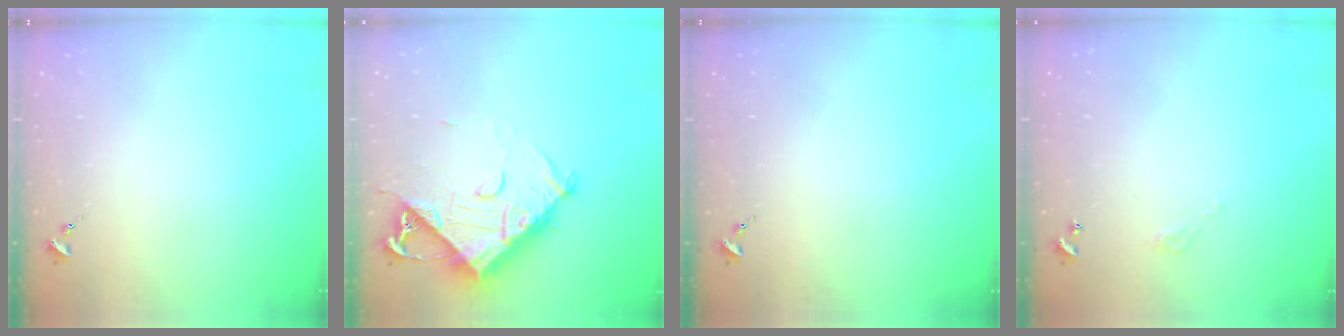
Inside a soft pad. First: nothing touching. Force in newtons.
{"total": 12.5, "press": 12.5, "slide": 1.3}
{"total": 0.0}
{"total": 2.7, "press": 2.7, "slide": 0.2}